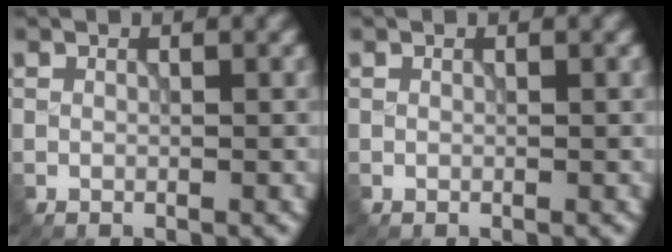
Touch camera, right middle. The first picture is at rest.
{"total": 0.0}